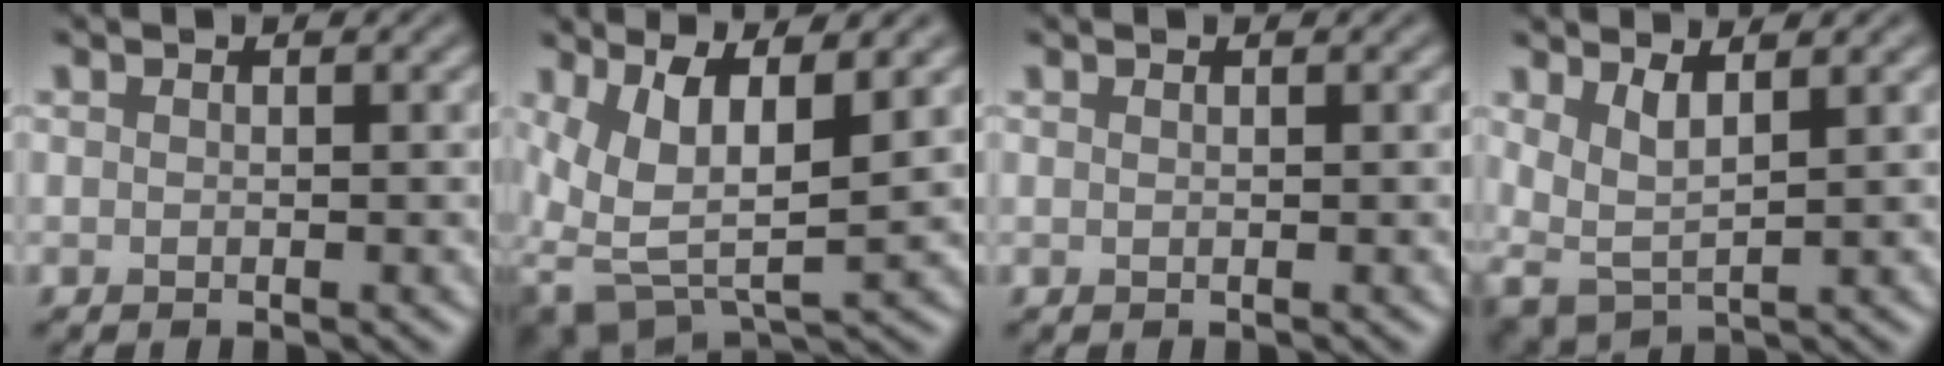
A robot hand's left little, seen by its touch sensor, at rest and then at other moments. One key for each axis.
{"total": 7.4, "fx": 1.9, "fy": 3.4, "fz": 6.3, "tx": -0.138, "ty": -0.006, "tz": 0.036}
{"total": 0.0}
{"total": 2.9, "fx": 1.4, "fy": 1.1, "fz": 2.2, "tx": -0.049, "ty": -0.008, "tz": 0.029}